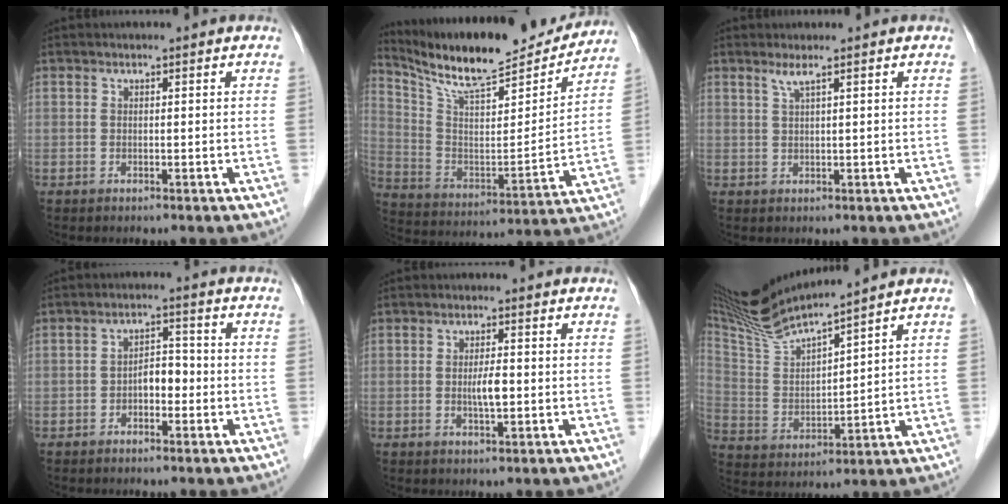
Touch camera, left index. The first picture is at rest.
{"total": 21.2, "force": [19.0, 3.5, 8.6], "torque": [-0.157, -0.018, 0.303]}
{"total": 1.6, "force": [1.0, -0.3, 1.2], "torque": [-0.030, 0.001, 0.023]}
{"total": 3.6, "force": [-1.2, 1.9, 2.8], "torque": [-0.045, 0.016, -0.022]}
{"total": 2.8, "force": [-0.3, 0.6, 2.8], "torque": [-0.053, 0.000, -0.005]}
{"total": 12.6, "force": [11.6, -1.3, 4.7], "torque": [-0.108, 0.002, 0.231]}